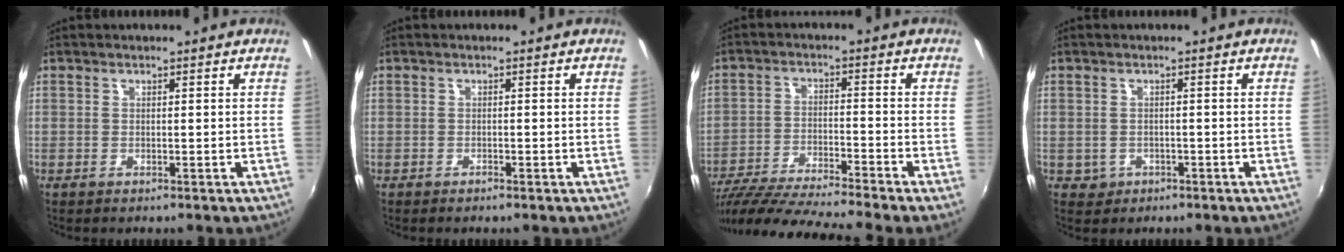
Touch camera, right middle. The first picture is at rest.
{"total": 0.5, "force": [-0.5, 0.2, 0.1], "torque": [-0.003, -0.002, -0.012]}
{"total": 15.8, "force": [-13.8, -1.6, 7.6], "torque": [-0.153, -0.041, -0.241]}
{"total": 2.5, "force": [-0.8, 2.3, 0.6], "torque": [-0.017, -0.002, -0.008]}